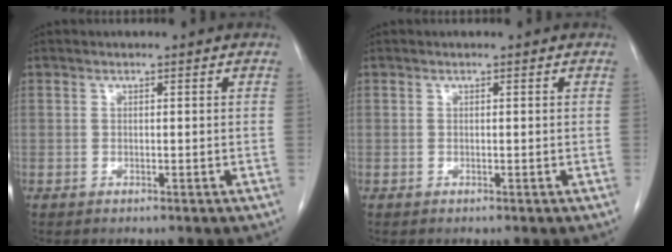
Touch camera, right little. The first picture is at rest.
{"total": 0.0}